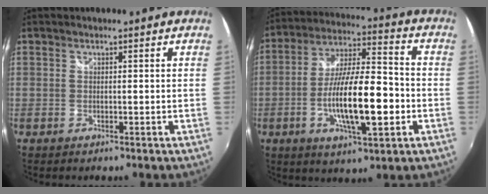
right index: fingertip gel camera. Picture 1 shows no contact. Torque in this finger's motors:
{"motor_torque": [1.80, -0.34, 1.05, 0.21]}